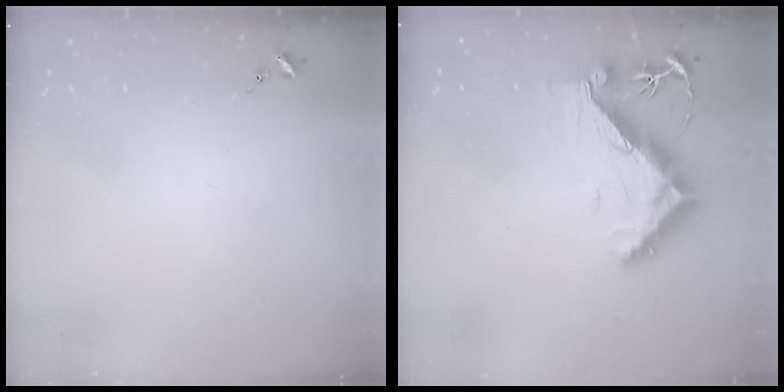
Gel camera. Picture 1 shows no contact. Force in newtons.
{"total": 11.0, "press": 10.9, "slide": 1.0}